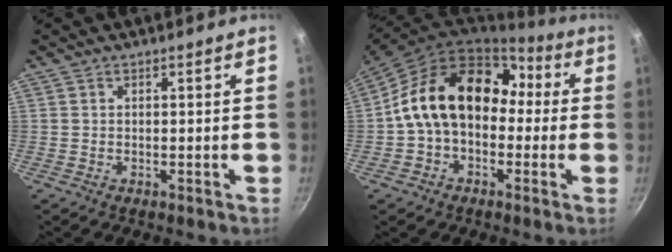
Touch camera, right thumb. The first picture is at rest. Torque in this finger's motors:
{"motor_torque": [1.43, 3.58, 1.89, -0.53, 0.23]}